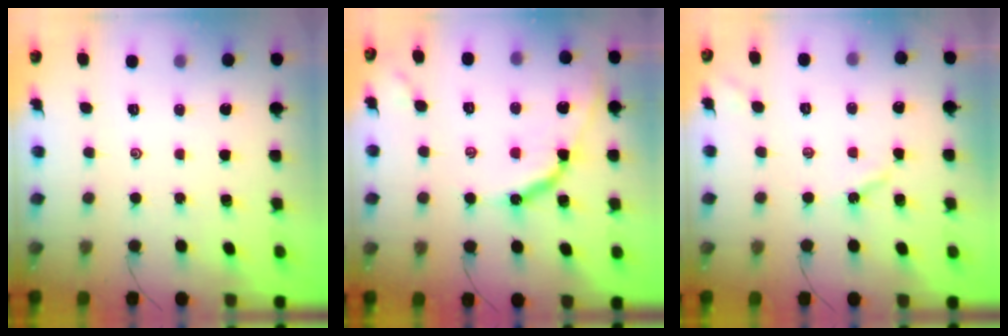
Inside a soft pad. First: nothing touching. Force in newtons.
{"total": 10.6, "press": 10.5, "slide": 0.4}
{"total": 3.3, "press": 3.3, "slide": 0.3}